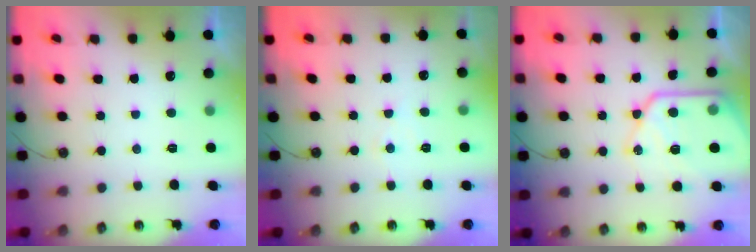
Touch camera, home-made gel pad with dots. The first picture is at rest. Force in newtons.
{"total": 4.9, "press": 4.8, "slide": 0.7}
{"total": 15.7, "press": 15.7, "slide": 1.3}